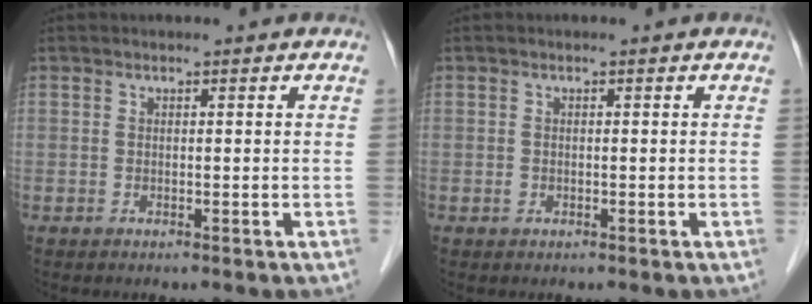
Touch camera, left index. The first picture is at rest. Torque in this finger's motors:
{"motor_torque": [-0.17, -0.11, -0.02, -0.01]}